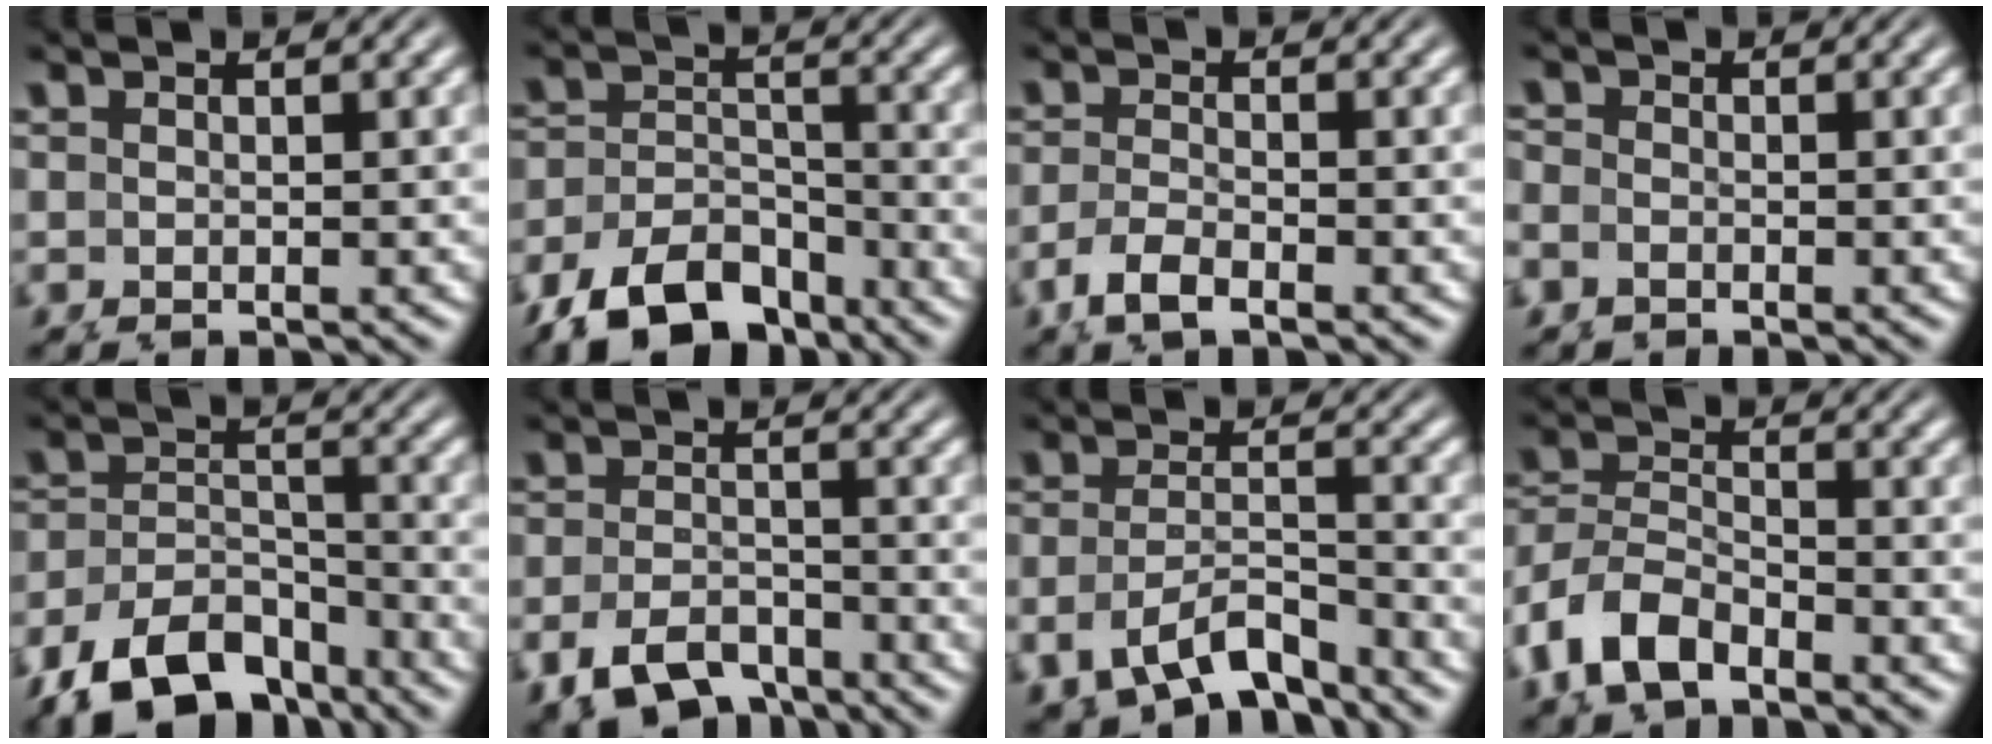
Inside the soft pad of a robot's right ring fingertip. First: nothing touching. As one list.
[{"total": 8.7, "force": [-5.9, 5.5, 3.2], "torque": [-0.074, -0.032, -0.086]}, {"total": 2.4, "force": [-1.6, 0.9, 1.5], "torque": [-0.033, -0.006, -0.025]}, {"total": 0.8, "force": [-0.3, 0.7, 0.1], "torque": [0.002, 0.002, -0.012]}, {"total": 9.7, "force": [-6.5, 6.3, 3.6], "torque": [-0.082, -0.035, -0.093]}, {"total": 6.0, "force": [-4.7, 3.3, 1.9], "torque": [-0.022, -0.012, -0.072]}, {"total": 5.3, "force": [-3.6, 2.9, 2.5], "torque": [-0.046, -0.024, -0.048]}, {"total": 6.2, "force": [-2.7, 5.2, 2.2], "torque": [-0.072, -0.013, -0.049]}]